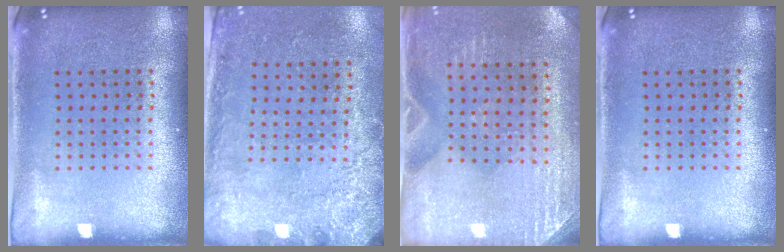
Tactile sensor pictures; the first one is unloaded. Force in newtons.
{"total": 2.7, "press": 2.0, "slide": 1.8}
{"total": 2.8, "press": 2.6, "slide": 1.0}
{"total": 0.0}